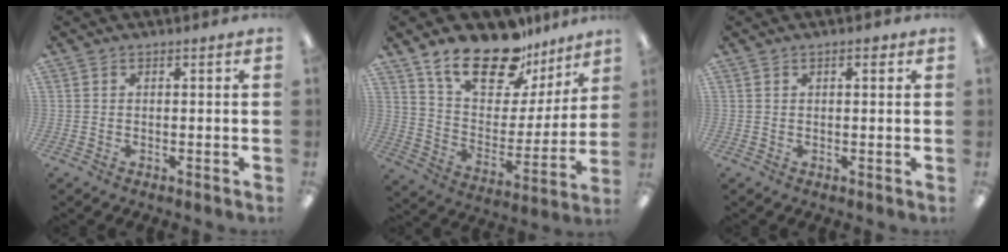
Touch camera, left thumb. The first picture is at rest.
{"total": 20.4, "force": [15.4, 9.2, 9.7], "torque": [-0.167, -0.097, 0.271]}
{"total": 1.9, "force": [0.9, 0.7, 1.5], "torque": [-0.015, -0.003, 0.011]}